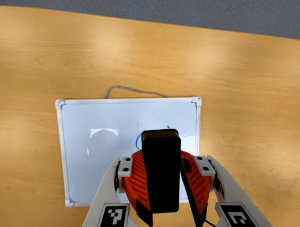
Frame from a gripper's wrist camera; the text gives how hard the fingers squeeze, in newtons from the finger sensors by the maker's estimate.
{"total": 9.2, "left": 9.7, "right": 8.7}